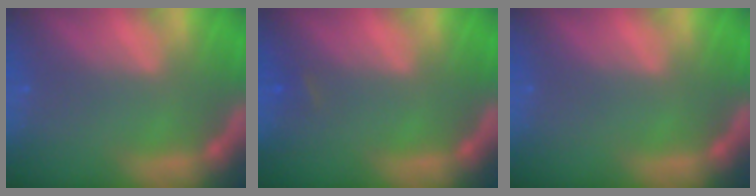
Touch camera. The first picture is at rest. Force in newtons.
{"total": 0.9}
{"total": 0.0}